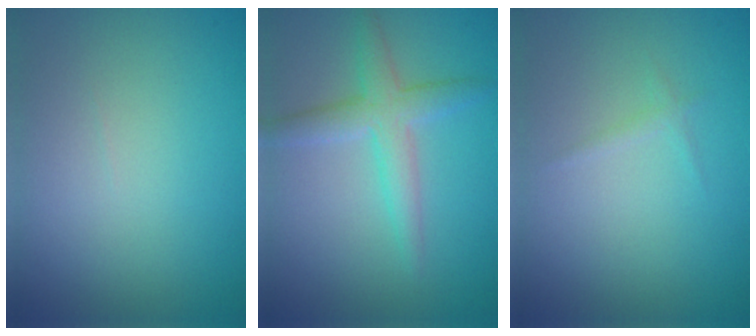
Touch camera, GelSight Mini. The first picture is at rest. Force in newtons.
{"total": 3.3, "press": 3.3, "slide": 0.1}
{"total": 0.6, "press": 0.6, "slide": 0.1}